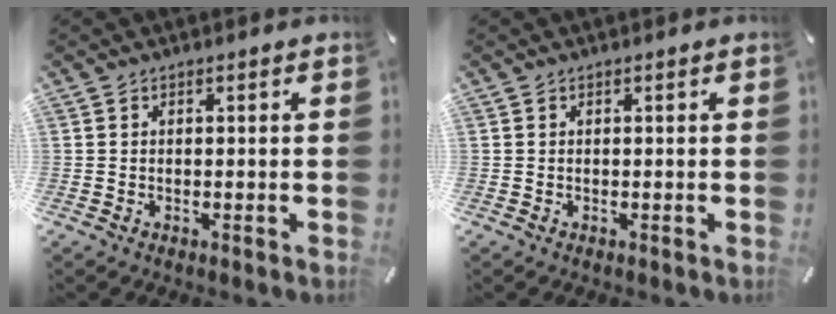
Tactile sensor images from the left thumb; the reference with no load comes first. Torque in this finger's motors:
{"motor_torque": [-0.11, 0.04, 0.00, 0.01, 0.00]}